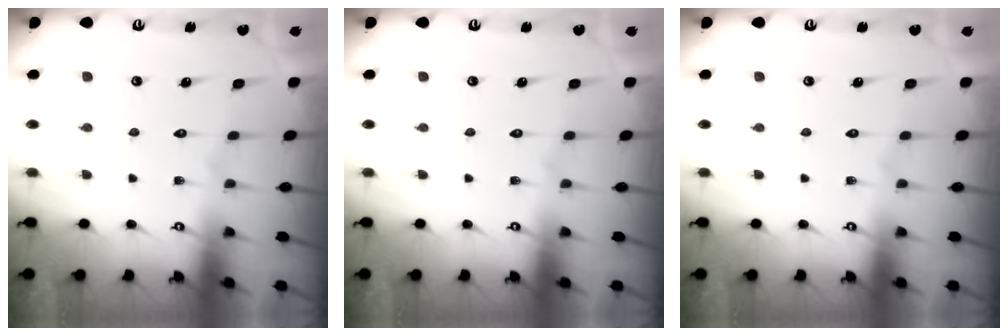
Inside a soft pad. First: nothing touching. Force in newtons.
{"total": 0.0}
{"total": 0.0}